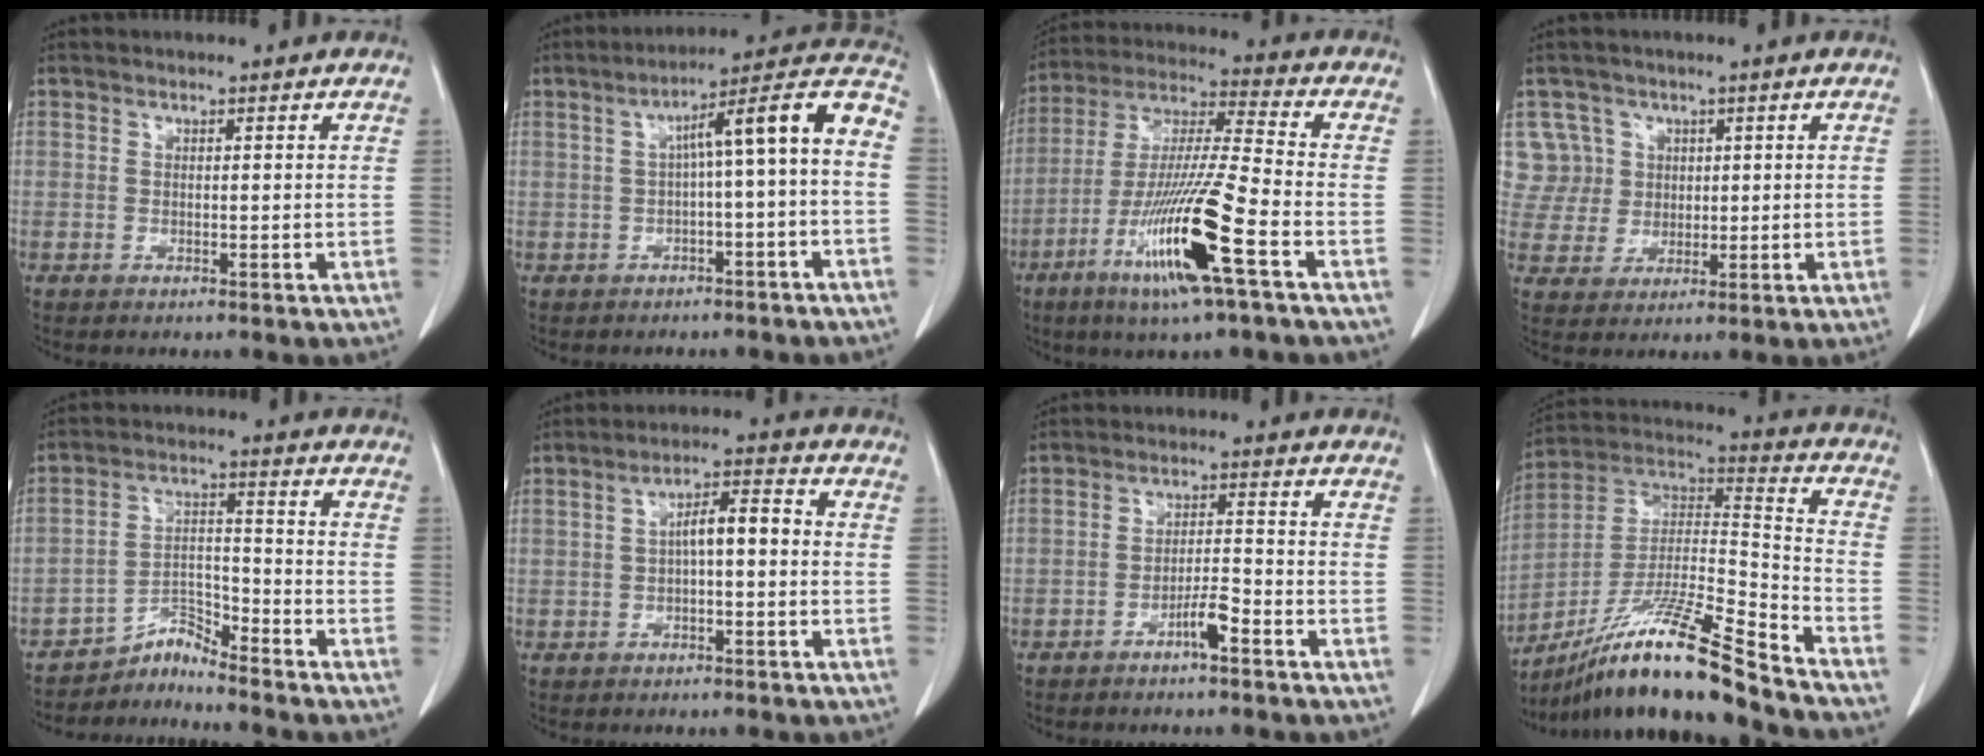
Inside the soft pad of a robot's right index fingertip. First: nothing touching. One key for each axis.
{"total": 11.3, "fx": -0.5, "fy": 0.6, "fz": 11.3, "tx": -0.159, "ty": 0.043, "tz": -0.011}
{"total": 16.9, "fx": -7.3, "fy": -0.1, "fz": 15.2, "tx": -0.313, "ty": -0.023, "tz": -0.135}
{"total": 6.7, "fx": 2.5, "fy": 6.2, "fz": -0.3, "tx": 0.018, "ty": 0.021, "tz": 0.059}
{"total": 4.5, "fx": -4.5, "fy": -0.2, "fz": -0.7, "tx": 0.016, "ty": 0.017, "tz": -0.077}
{"total": 5.1, "fx": -0.2, "fy": 1.4, "fz": 4.9, "tx": -0.084, "ty": 0.024, "tz": -0.006}
{"total": 3.7, "fx": -2.4, "fy": 0.2, "fz": 2.7, "tx": -0.048, "ty": 0.007, "tz": -0.042}
{"total": 20.1, "fx": -15.7, "fy": -0.4, "fz": 12.5, "tx": -0.243, "ty": -0.008, "tz": -0.288}